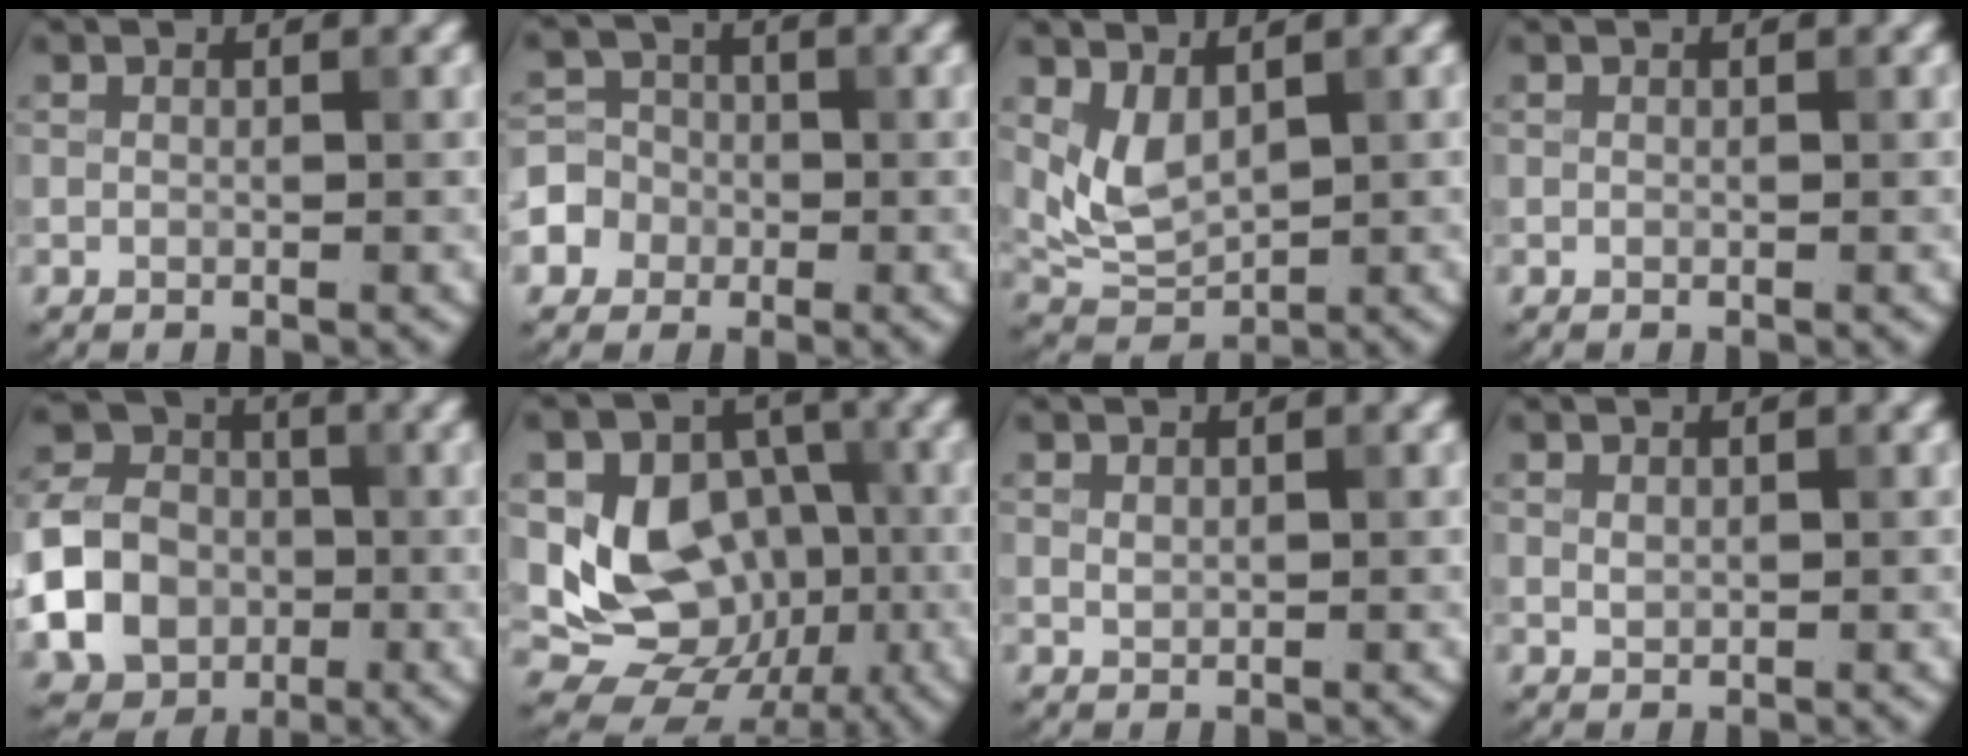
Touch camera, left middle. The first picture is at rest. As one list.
[{"total": 5.5, "force": [-2.0, 5.0, 1.1], "torque": [-0.006, 0.009, -0.057]}, {"total": 3.4, "force": [1.3, 1.9, 2.5], "torque": [-0.056, -0.008, 0.034]}, {"total": 0.0}, {"total": 8.5, "force": [-2.0, 6.9, 4.5], "torque": [-0.103, 0.001, -0.049]}, {"total": 10.1, "force": [-0.6, 8.2, 5.8], "torque": [-0.086, -0.016, -0.010]}, {"total": 0.6, "force": [0.4, 0.4, 0.3], "torque": [-0.009, 0.000, 0.010]}, {"total": 0.6, "force": [0.3, 0.4, 0.3], "torque": [-0.009, 0.000, 0.009]}]